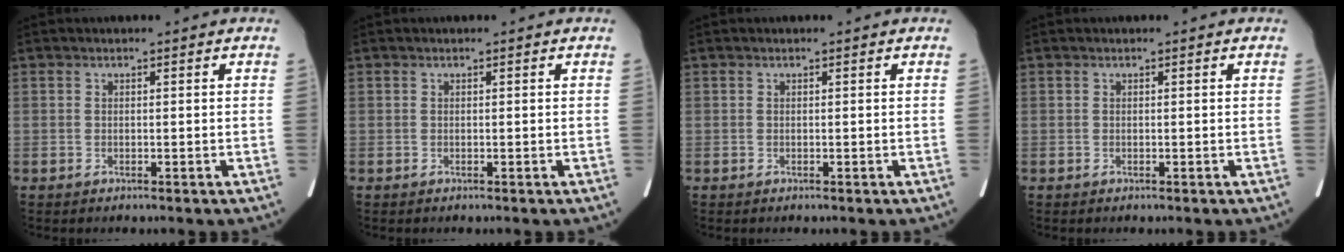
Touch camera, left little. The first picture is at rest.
{"total": 0.0}
{"total": 0.0}
{"total": 0.0}